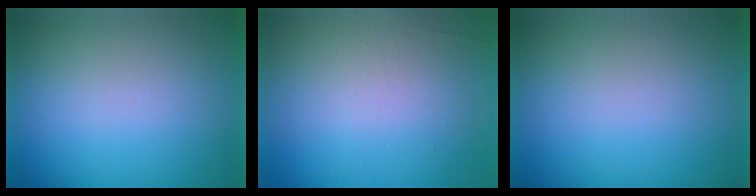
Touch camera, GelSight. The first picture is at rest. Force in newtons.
{"total": 5.6}
{"total": 0.0}